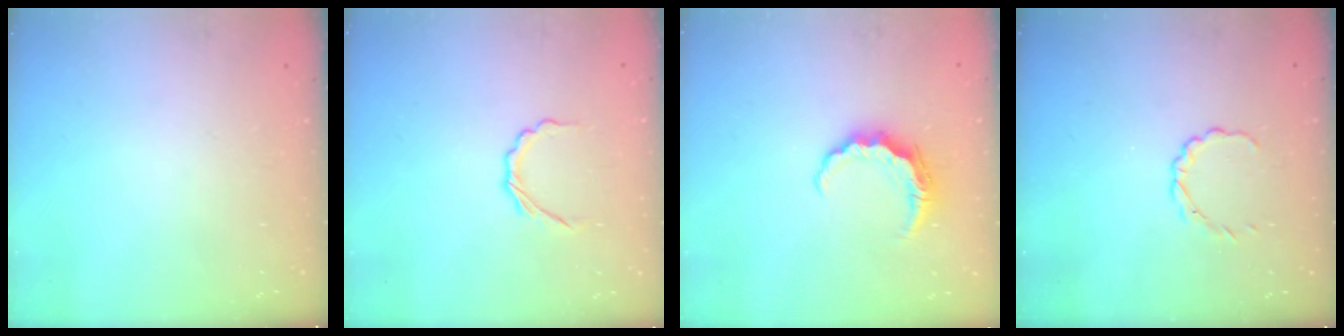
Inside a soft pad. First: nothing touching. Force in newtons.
{"total": 4.0, "press": 3.8, "slide": 1.3}
{"total": 6.6, "press": 6.6, "slide": 0.3}
{"total": 2.8, "press": 2.7, "slide": 0.9}